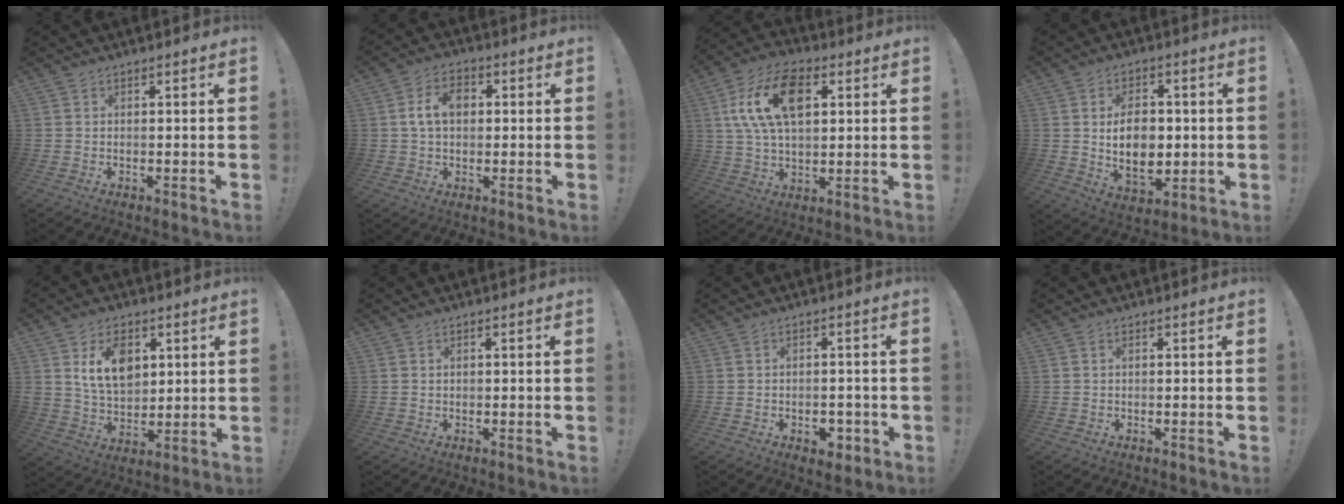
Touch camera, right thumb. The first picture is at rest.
{"total": 8.7, "force": [1.6, 6.2, 6.0], "torque": [-0.097, 0.013, 0.031]}
{"total": 17.7, "force": [5.5, 10.7, 13.0], "torque": [-0.221, 0.003, 0.100]}
{"total": 14.0, "force": [2.5, 10.5, 8.9], "torque": [-0.133, -0.024, 0.051]}
{"total": 12.5, "force": [4.8, 8.8, 7.5], "torque": [-0.118, -0.014, 0.090]}
{"total": 0.7, "force": [0.3, 0.6, 0.2], "torque": [-0.004, 0.003, 0.006]}
{"total": 4.9, "force": [-2.2, 3.5, 2.5], "torque": [-0.016, 0.013, -0.035]}
{"total": 0.6, "force": [0.1, 0.4, 0.4], "torque": [-0.012, 0.003, 0.003]}